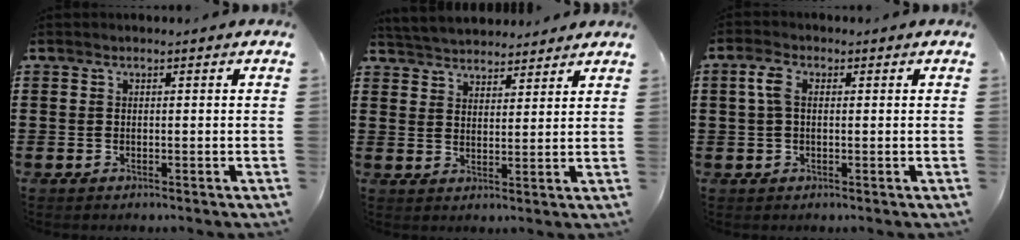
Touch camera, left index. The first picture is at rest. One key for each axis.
{"total": 4.1, "fx": 4.0, "fy": 0.6, "fz": 0.1, "tx": -0.018, "ty": -0.013, "tz": 0.074}
{"total": 3.5, "fx": 0.7, "fy": 1.9, "fz": 2.9, "tx": -0.071, "ty": 0.007, "tz": 0.008}